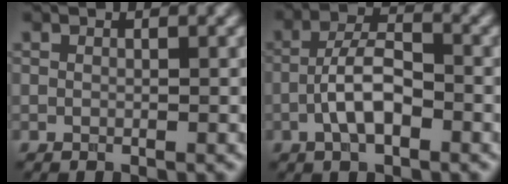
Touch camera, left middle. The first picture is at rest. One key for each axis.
{"total": 4.6, "fx": -1.5, "fy": 1.9, "fz": 3.9, "tx": -0.072, "ty": 0.009, "tz": -0.036}